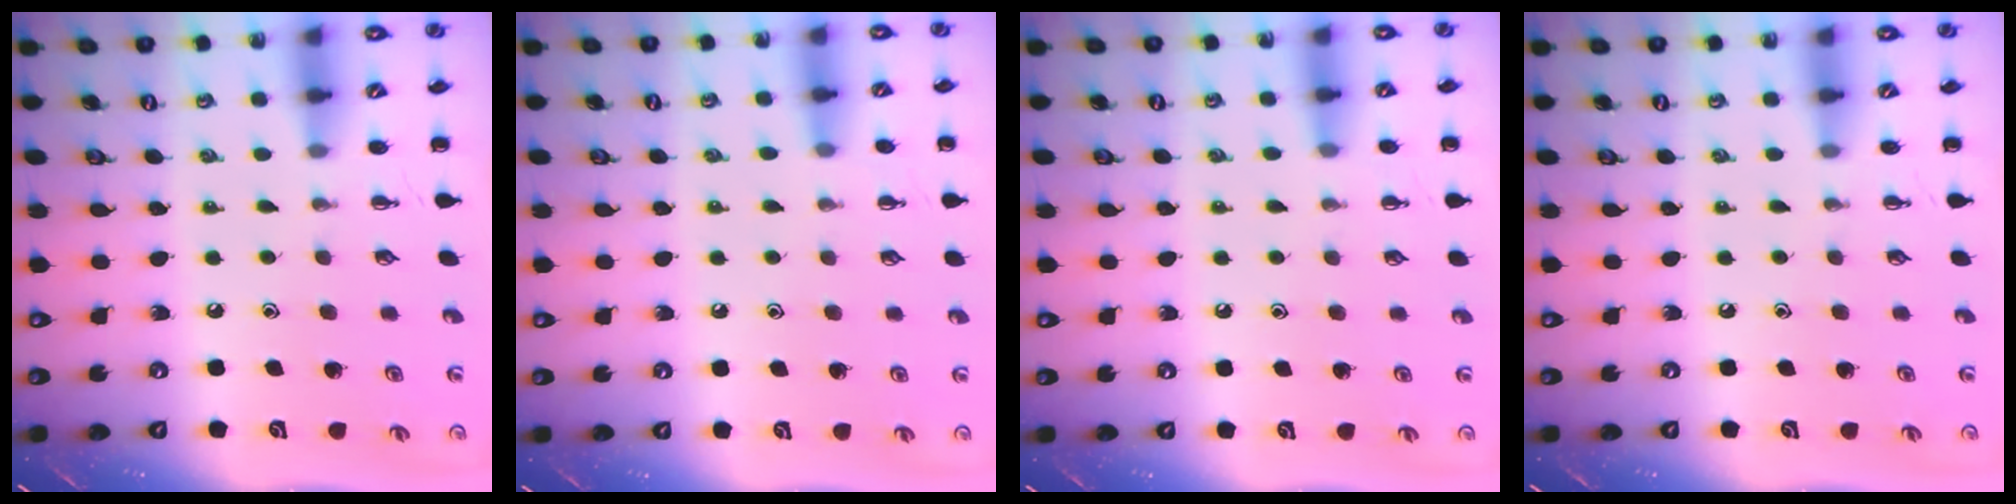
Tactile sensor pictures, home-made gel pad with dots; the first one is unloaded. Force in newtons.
{"total": 7.2, "press": 6.8, "slide": 2.3}
{"total": 6.4, "press": 6.0, "slide": 2.2}
{"total": 0.0}